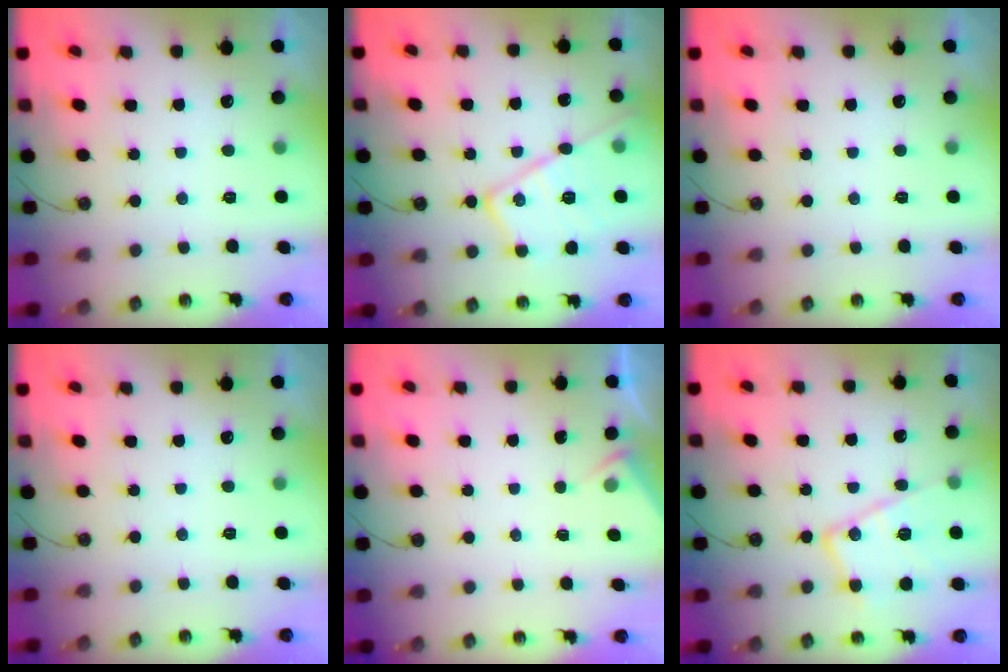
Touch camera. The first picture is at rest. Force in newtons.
{"total": 18.7, "press": 18.6, "slide": 1.6}
{"total": 0.0}
{"total": 0.0}
{"total": 3.4, "press": 3.3, "slide": 0.5}
{"total": 16.1, "press": 16.1, "slide": 1.2}